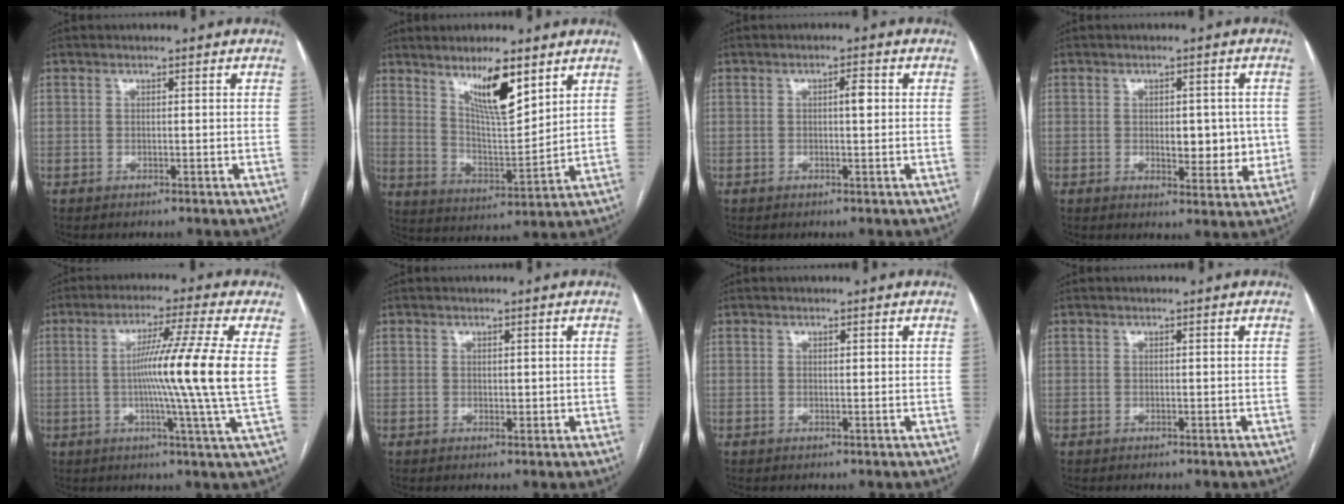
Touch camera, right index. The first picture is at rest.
{"total": 10.5, "force": [6.4, 1.8, 8.0], "torque": [-0.141, -0.009, 0.119]}
{"total": 2.1, "force": [0.3, 0.4, 2.0], "torque": [-0.033, 0.003, 0.006]}
{"total": 6.7, "force": [0.0, 3.5, 5.7], "torque": [-0.064, 0.001, 0.009]}
{"total": 13.4, "force": [0.8, -2.8, 13.0], "torque": [-0.214, -0.012, 0.006]}
{"total": 1.3, "force": [0.3, 1.0, 0.8], "torque": [-0.009, -0.003, 0.008]}
{"total": 0.7, "force": [0.3, 0.2, 0.6], "torque": [-0.009, -0.001, 0.004]}
{"total": 0.0}